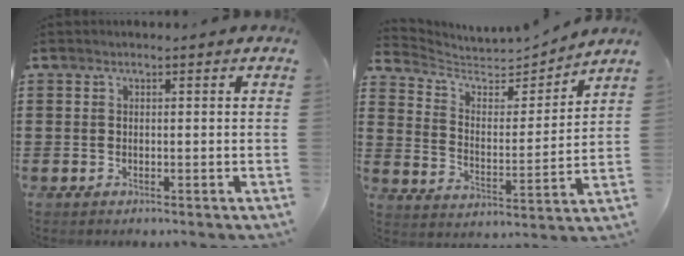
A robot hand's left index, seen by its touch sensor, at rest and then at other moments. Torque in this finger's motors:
{"motor_torque": [-0.43, -0.46, 0.01, -0.01]}